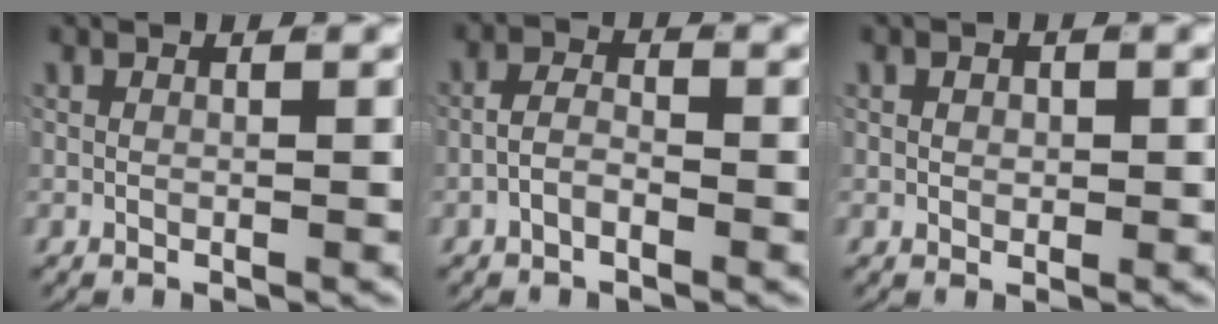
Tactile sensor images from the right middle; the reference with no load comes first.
{"total": 1.7, "force": [-1.0, 0.8, 1.1], "torque": [-0.014, -0.001, -0.020]}
{"total": 0.9, "force": [0.2, 0.7, 0.6], "torque": [-0.006, -0.004, 0.007]}